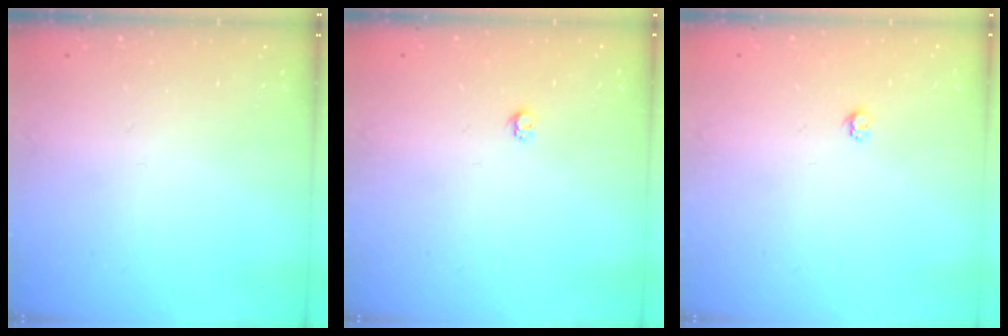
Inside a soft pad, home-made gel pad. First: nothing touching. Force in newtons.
{"total": 3.2, "press": 3.2, "slide": 0.3}
{"total": 3.2, "press": 3.2, "slide": 0.3}